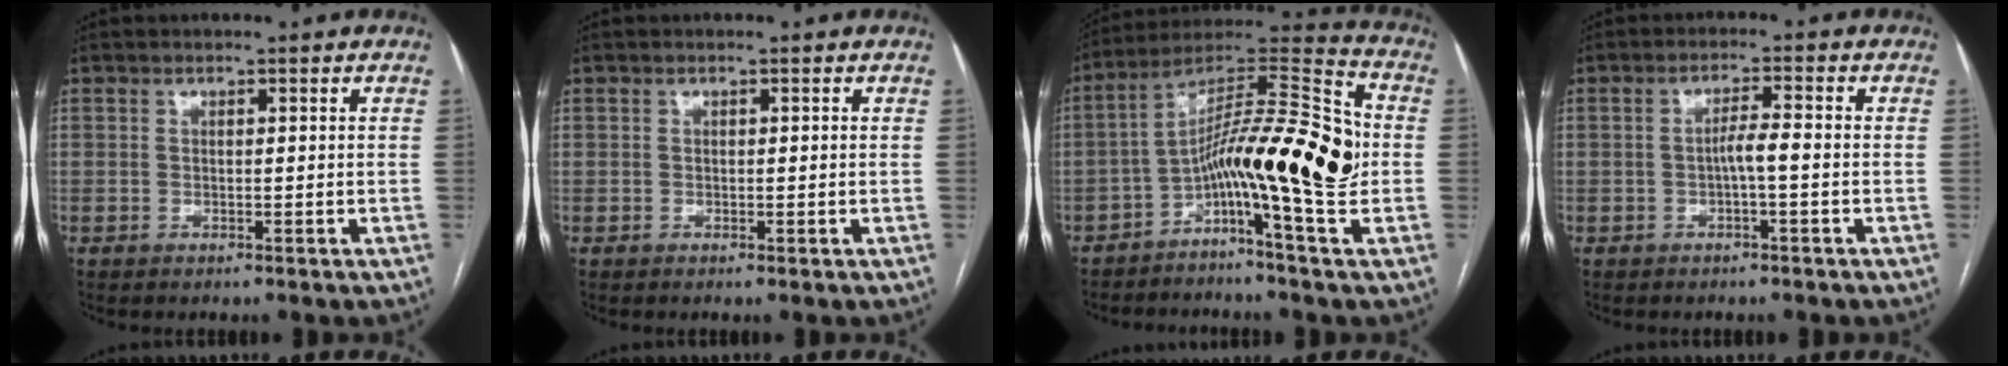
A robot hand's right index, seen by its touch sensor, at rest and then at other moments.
{"total": 0.0}
{"total": 16.5, "force": [-3.2, 1.2, 16.2], "torque": [-0.262, 0.033, -0.062]}
{"total": 3.0, "force": [-0.6, 0.2, 2.9], "torque": [-0.048, 0.004, -0.011]}